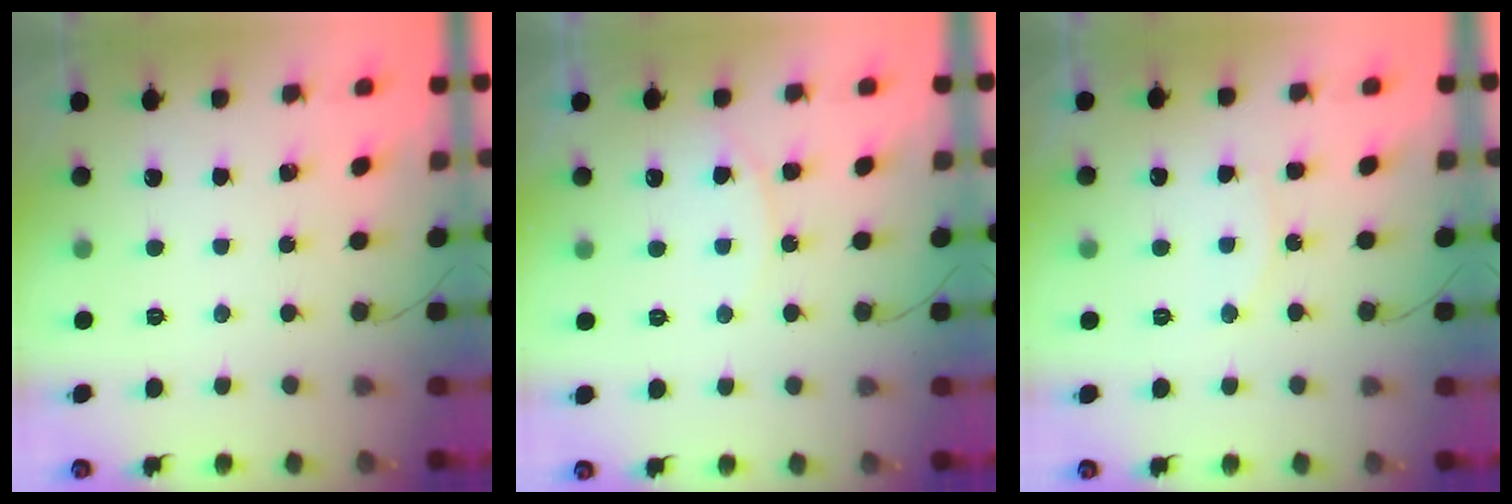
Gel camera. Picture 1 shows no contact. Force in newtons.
{"total": 7.1, "press": 7.1, "slide": 0.5}
{"total": 7.7, "press": 7.7, "slide": 0.6}